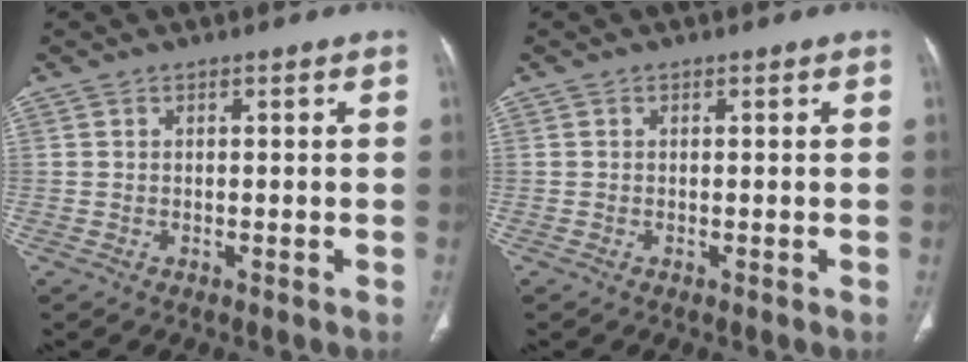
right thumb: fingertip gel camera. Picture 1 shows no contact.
{"total": 0.0}